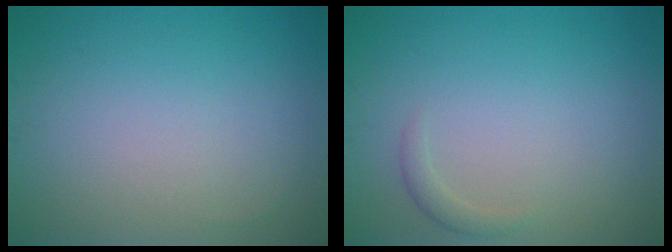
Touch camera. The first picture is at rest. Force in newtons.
{"total": 1.0, "press": 1.0, "slide": 0.0}